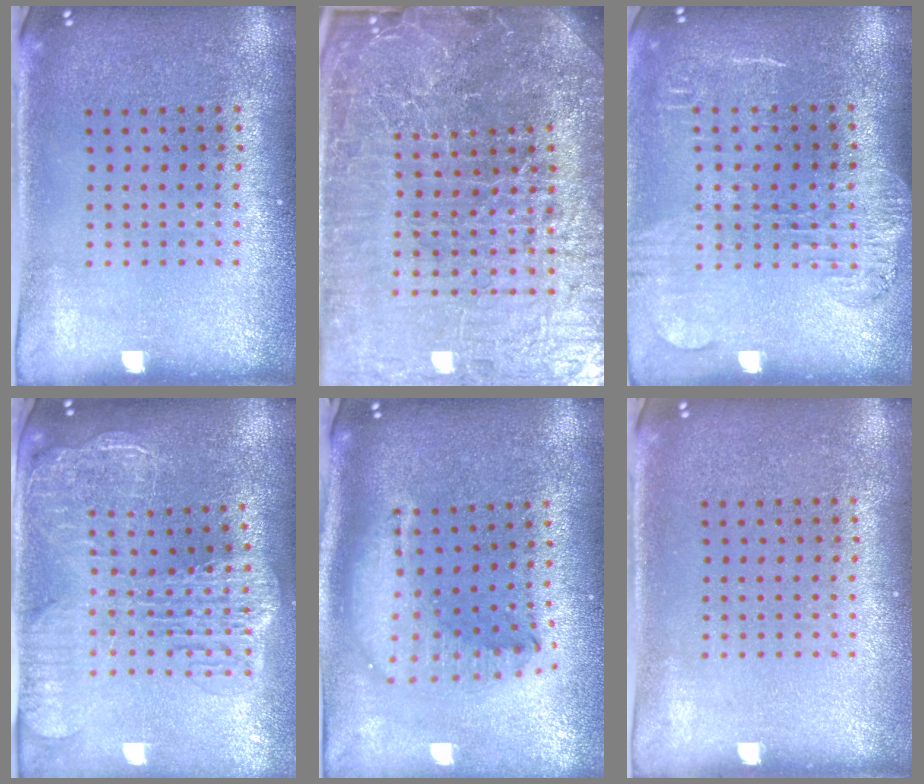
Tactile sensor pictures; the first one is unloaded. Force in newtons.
{"total": 7.6, "press": 6.6, "slide": 3.8}
{"total": 1.8, "press": 1.5, "slide": 1.0}
{"total": 2.9, "press": 2.4, "slide": 1.7}
{"total": 2.2, "press": 1.7, "slide": 1.4}
{"total": 0.0}